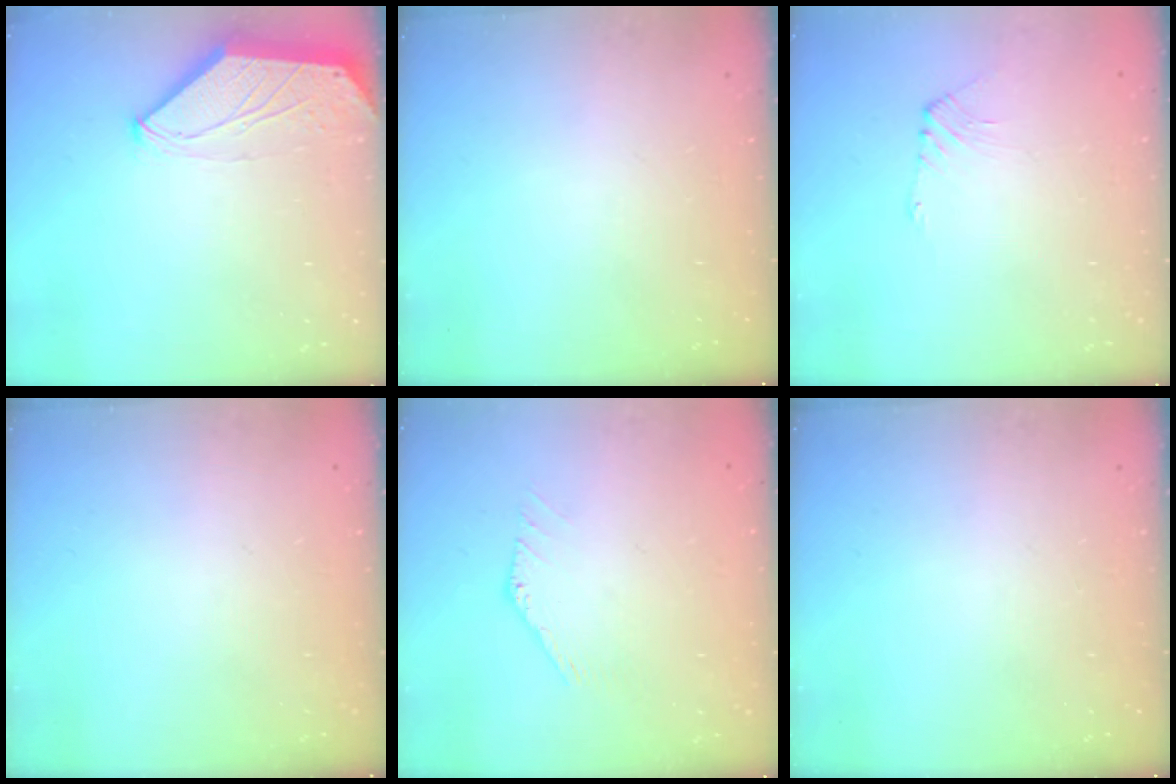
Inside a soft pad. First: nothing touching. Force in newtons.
{"total": 0.0}
{"total": 3.0, "press": 2.9, "slide": 0.5}
{"total": 0.0}
{"total": 1.0, "press": 1.0, "slide": 0.1}
{"total": 0.0}